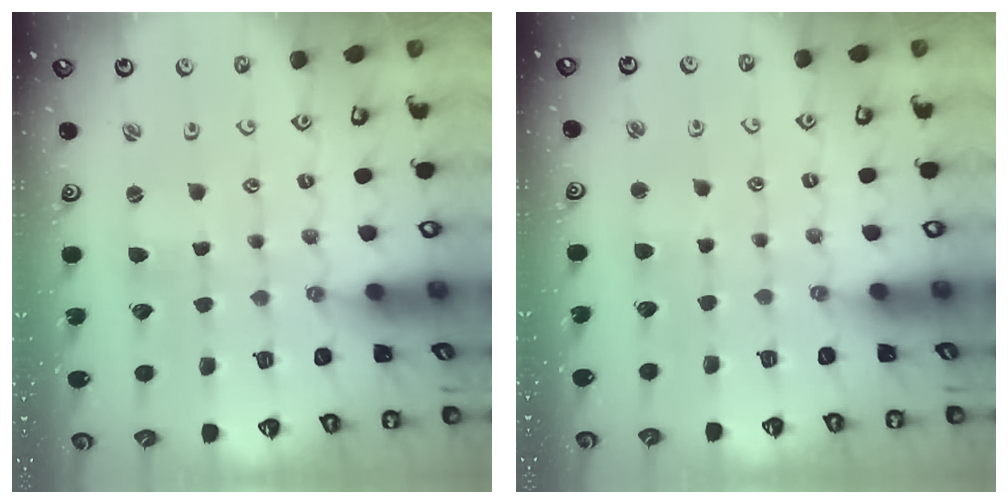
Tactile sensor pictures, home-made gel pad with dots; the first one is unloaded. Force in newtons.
{"total": 2.9, "press": 2.9, "slide": 0.3}